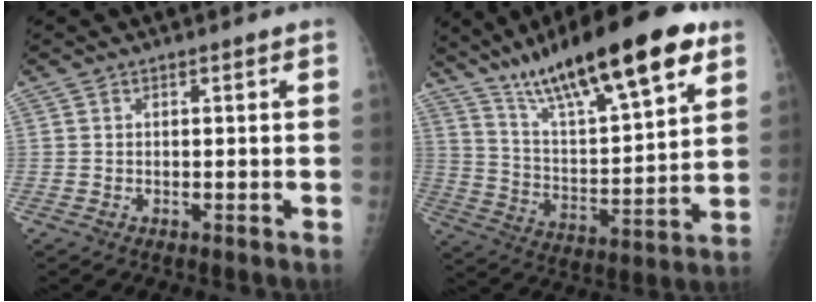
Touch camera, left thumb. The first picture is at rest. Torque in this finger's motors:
{"motor_torque": [1.30, 0.79, 1.59, -1.18, 0.14]}